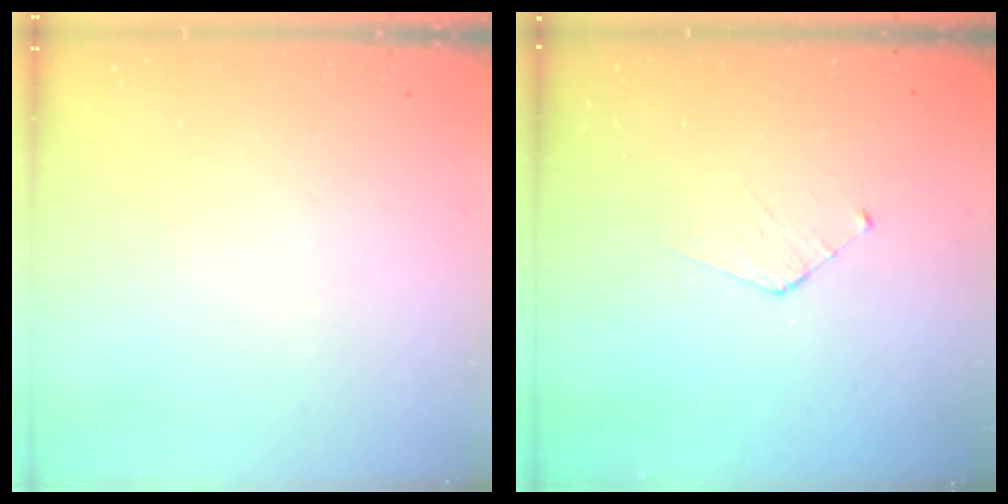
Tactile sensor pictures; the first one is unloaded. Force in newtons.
{"total": 3.4, "press": 3.3, "slide": 0.3}